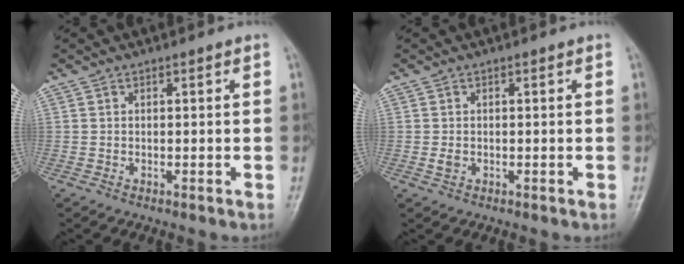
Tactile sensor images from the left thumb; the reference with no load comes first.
{"total": 1.2, "force": [-0.2, 1.0, 0.7], "torque": [-0.015, -0.002, -0.001]}